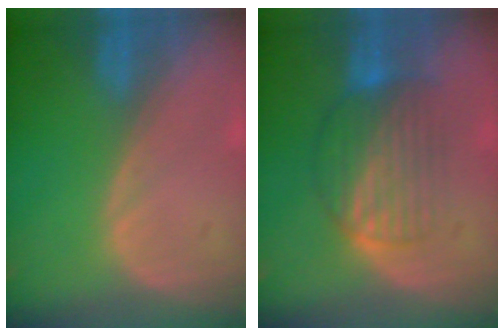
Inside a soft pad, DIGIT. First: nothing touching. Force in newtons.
{"total": 7.1, "press": 6.6, "slide": 2.7}